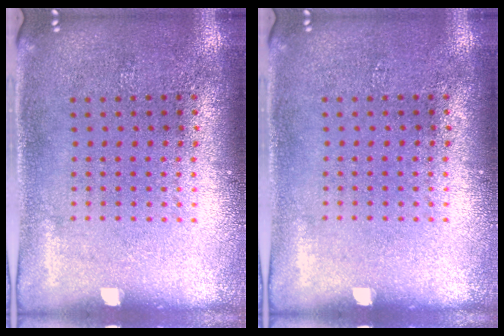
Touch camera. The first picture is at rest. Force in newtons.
{"total": 0.0}